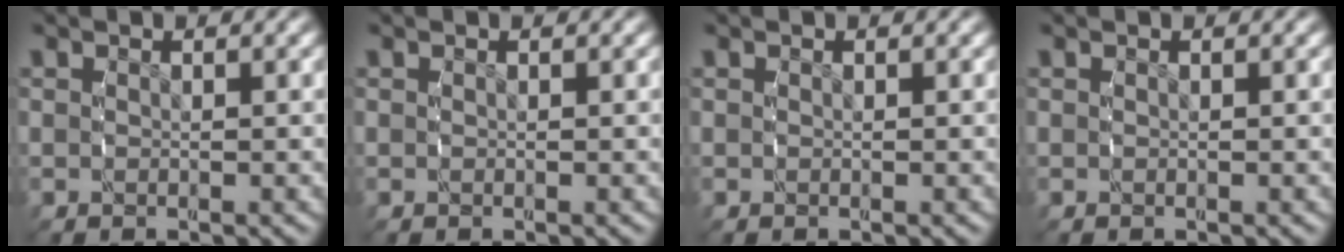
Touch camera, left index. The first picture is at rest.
{"total": 0.0}
{"total": 0.0}
{"total": 0.0}